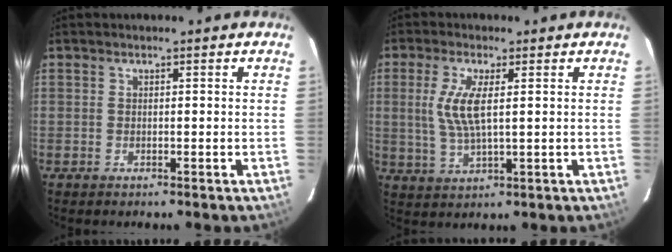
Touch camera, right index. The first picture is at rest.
{"total": 7.2, "force": [1.2, 2.0, 6.8], "torque": [-0.147, -0.001, 0.026]}